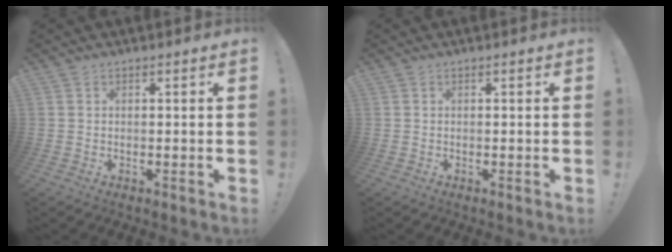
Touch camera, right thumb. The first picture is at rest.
{"total": 0.0}